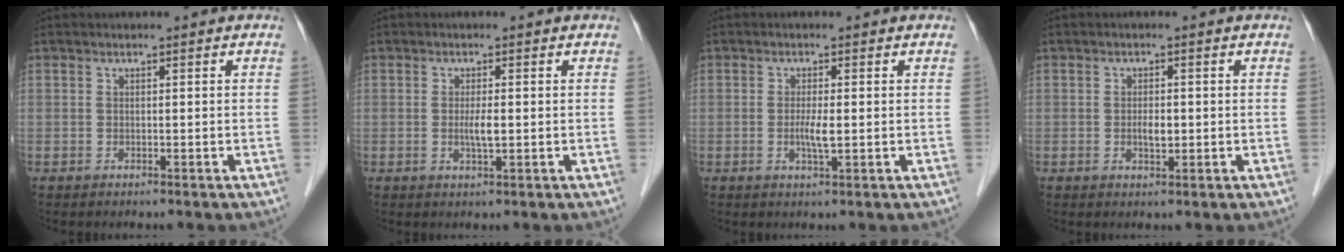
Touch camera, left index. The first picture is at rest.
{"total": 2.2, "force": [-0.1, 0.2, 2.2], "torque": [-0.044, -0.003, -0.001]}
{"total": 2.5, "force": [-0.2, 0.3, 2.4], "torque": [-0.050, -0.004, -0.003]}
{"total": 2.0, "force": [-0.2, 0.9, 1.8], "torque": [-0.034, 0.000, -0.002]}